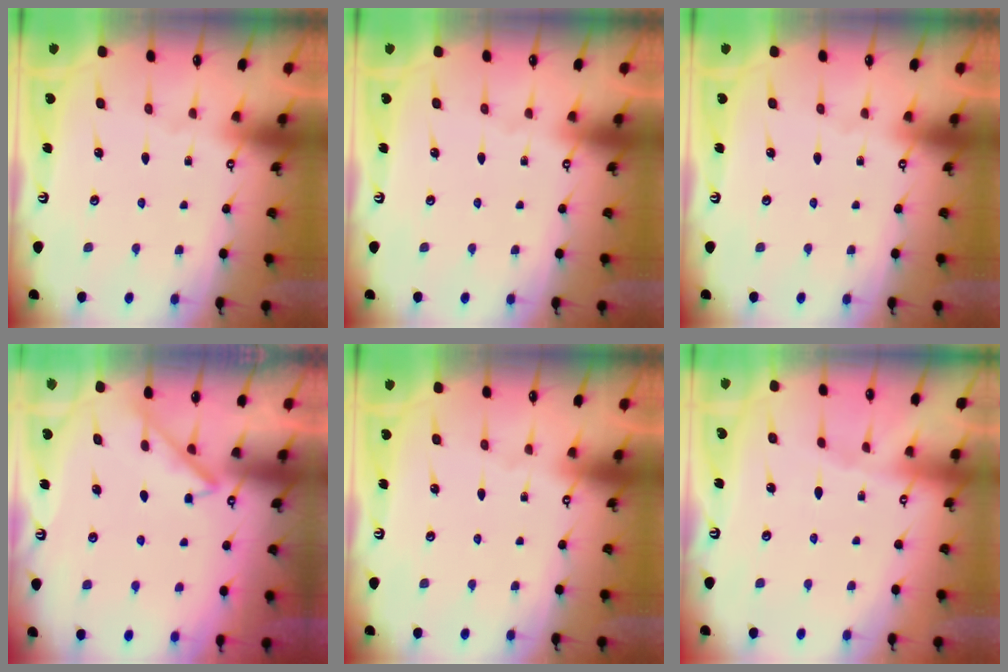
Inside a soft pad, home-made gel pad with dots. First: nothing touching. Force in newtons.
{"total": 0.0}
{"total": 0.0}
{"total": 3.4, "press": 3.4, "slide": 0.5}
{"total": 0.0}
{"total": 2.4, "press": 2.3, "slide": 0.5}